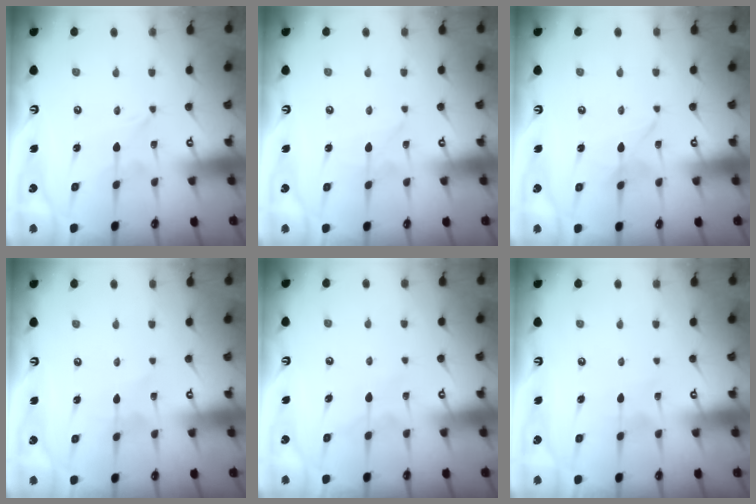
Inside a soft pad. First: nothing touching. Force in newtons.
{"total": 2.4, "press": 2.4, "slide": 0.4}
{"total": 1.2, "press": 1.1, "slide": 0.2}
{"total": 2.4, "press": 2.4, "slide": 0.2}
{"total": 5.3, "press": 5.2, "slide": 0.7}
{"total": 4.7, "press": 4.6, "slide": 0.3}